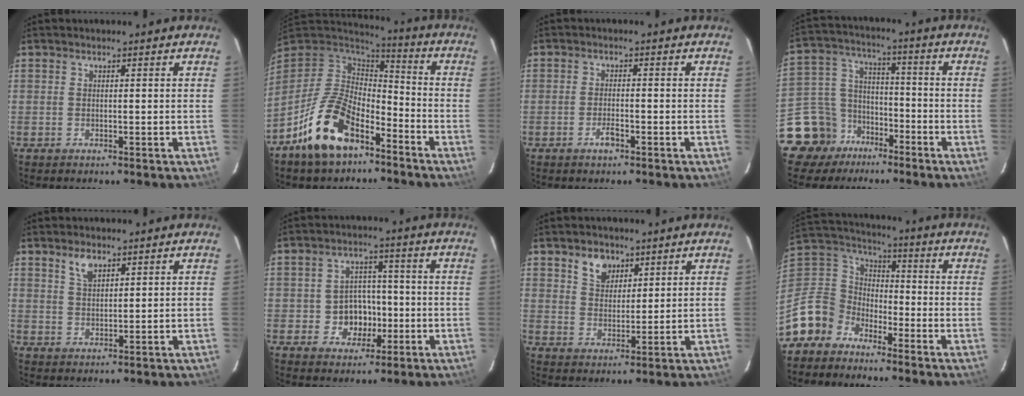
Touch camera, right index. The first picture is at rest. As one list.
[{"total": 16.6, "force": [-9.7, 8.7, 10.3], "torque": [-0.208, 0.002, -0.170]}, {"total": 2.6, "force": [-1.5, 0.9, 1.9], "torque": [-0.041, 0.001, -0.030]}, {"total": 11.8, "force": [-8.3, 8.3, 1.1], "torque": [-0.054, 0.058, -0.147]}, {"total": 3.7, "force": [2.5, 1.7, 2.1], "torque": [-0.037, 0.004, 0.048]}, {"total": 7.2, "force": [-1.8, 6.3, 3.0], "torque": [-0.068, 0.019, -0.016]}, {"total": 5.7, "force": [3.5, 3.9, 2.4], "torque": [-0.034, 0.007, 0.067]}, {"total": 11.0, "force": [-8.0, 7.4, 1.7], "torque": [-0.066, 0.038, -0.168]}]